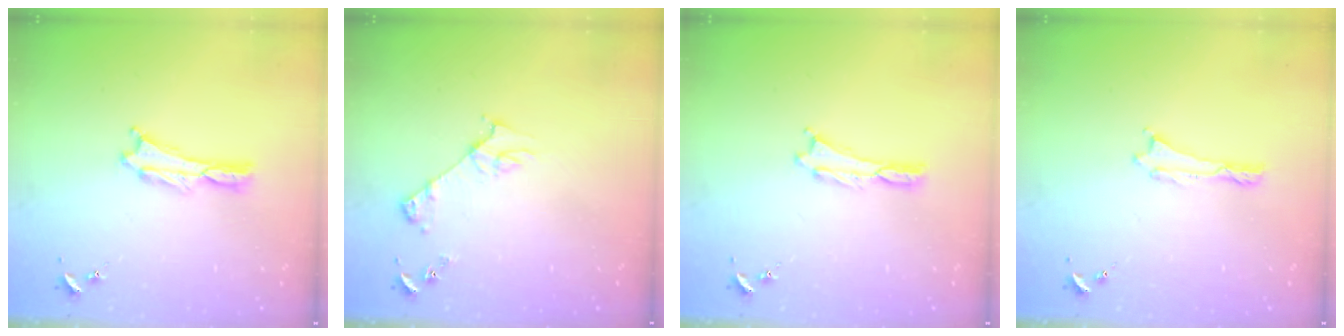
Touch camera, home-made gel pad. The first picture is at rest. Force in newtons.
{"total": 3.8, "press": 3.7, "slide": 0.4}
{"total": 0.0}
{"total": 0.0}